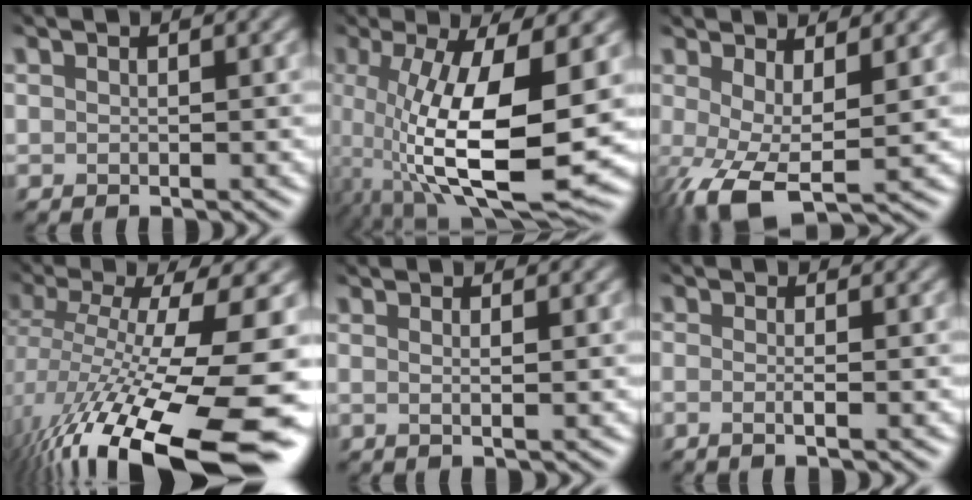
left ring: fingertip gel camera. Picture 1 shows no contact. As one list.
[{"total": 11.4, "force": [-2.9, 3.3, 10.5], "torque": [-0.199, -0.027, -0.043]}, {"total": 6.9, "force": [-1.1, 2.7, 6.3], "torque": [-0.133, -0.014, -0.018]}, {"total": 14.5, "force": [-5.8, 3.1, 13.0], "torque": [-0.220, -0.023, -0.085]}, {"total": 1.6, "force": [0.7, 0.7, 1.3], "torque": [0.008, 0.006, -0.019]}, {"total": 1.1, "force": [-0.6, 0.2, 0.9], "torque": [-0.016, -0.009, -0.023]}]